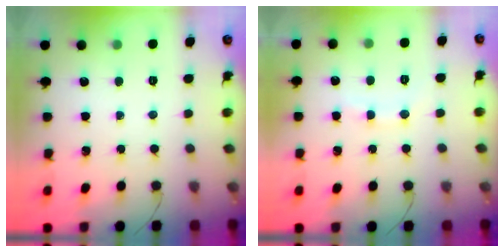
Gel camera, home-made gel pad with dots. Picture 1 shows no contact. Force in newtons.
{"total": 4.4, "press": 4.2, "slide": 1.2}